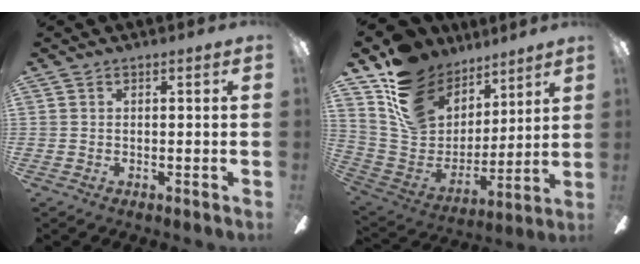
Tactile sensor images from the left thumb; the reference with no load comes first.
{"total": 17.4, "force": [9.8, 12.5, 7.2], "torque": [-0.143, -0.057, 0.191]}